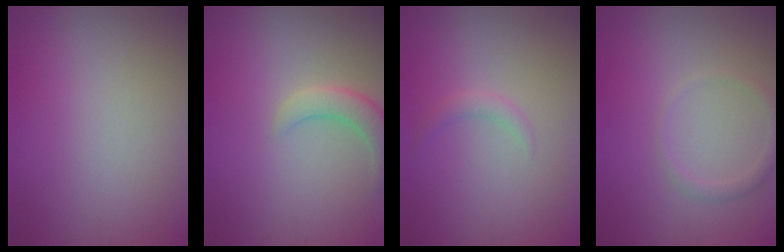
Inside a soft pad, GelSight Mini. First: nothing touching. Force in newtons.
{"total": 2.9, "press": 2.8, "slide": 0.3}
{"total": 1.1, "press": 1.1, "slide": 0.0}
{"total": 1.3, "press": 1.3, "slide": 0.0}